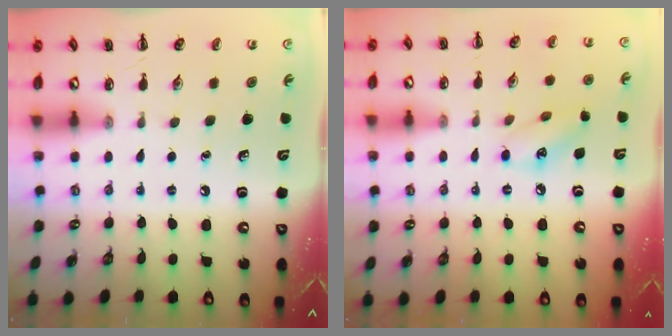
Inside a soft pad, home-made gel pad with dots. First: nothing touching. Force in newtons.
{"total": 7.0, "press": 7.0, "slide": 0.7}